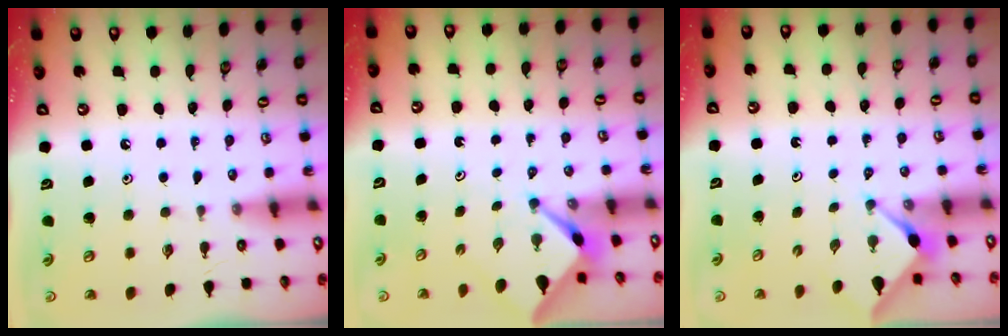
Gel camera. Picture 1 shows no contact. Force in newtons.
{"total": 2.7, "press": 2.7, "slide": 0.3}
{"total": 3.0, "press": 2.9, "slide": 0.4}